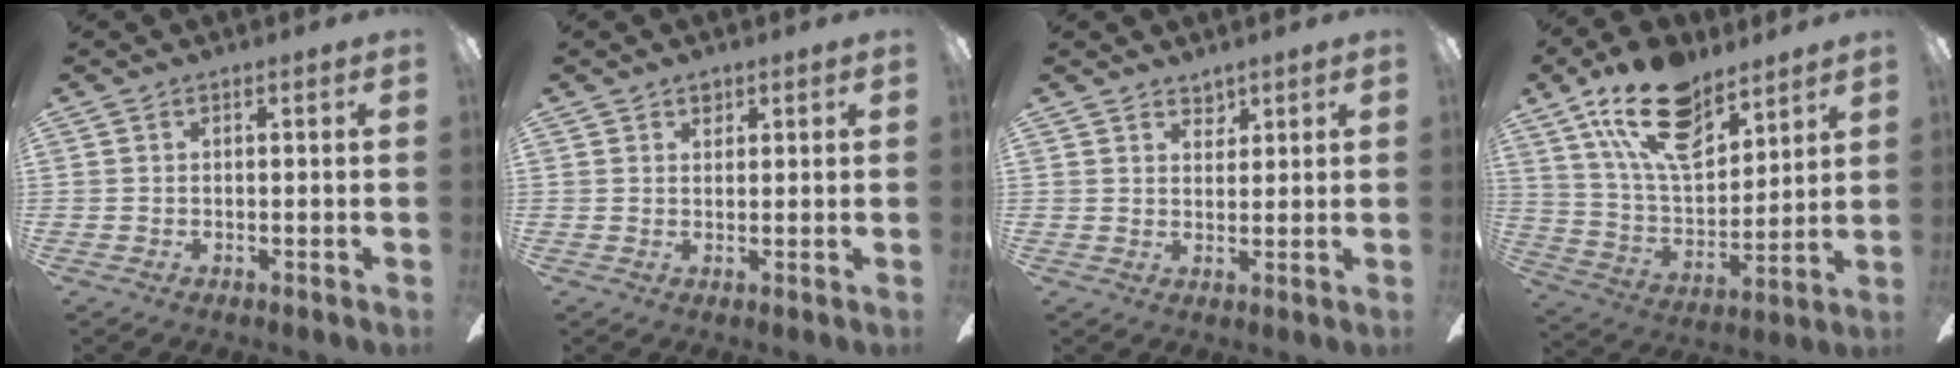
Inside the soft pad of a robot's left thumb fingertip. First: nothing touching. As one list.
[{"total": 1.7, "force": [1.3, 1.0, 0.4], "torque": [-0.001, -0.003, 0.023]}, {"total": 3.2, "force": [2.8, 1.6, 0.1], "torque": [0.008, -0.016, 0.050]}, {"total": 20.0, "force": [13.1, 9.6, 11.6], "torque": [-0.216, -0.056, 0.236]}]